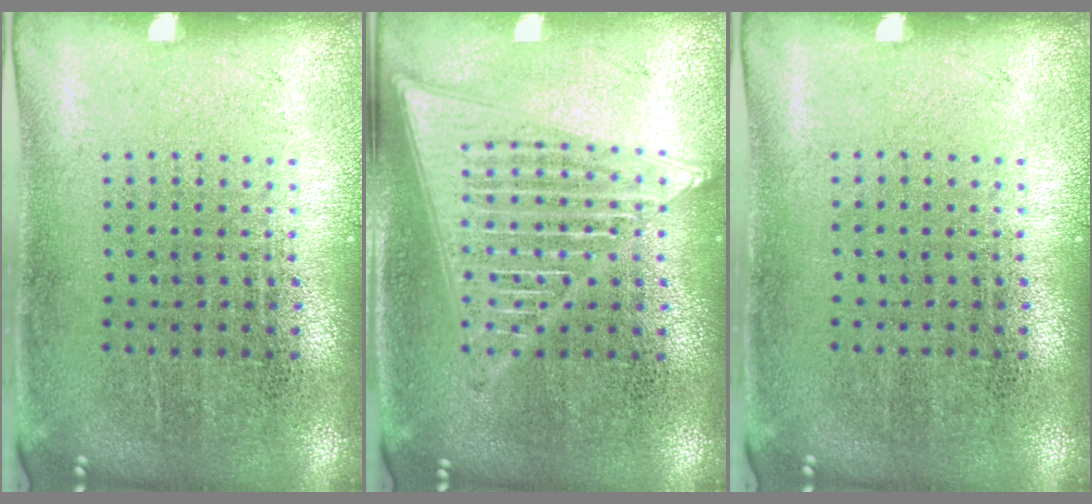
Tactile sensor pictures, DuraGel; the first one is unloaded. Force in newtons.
{"total": 2.1, "press": 2.1, "slide": 0.2}
{"total": 0.0}